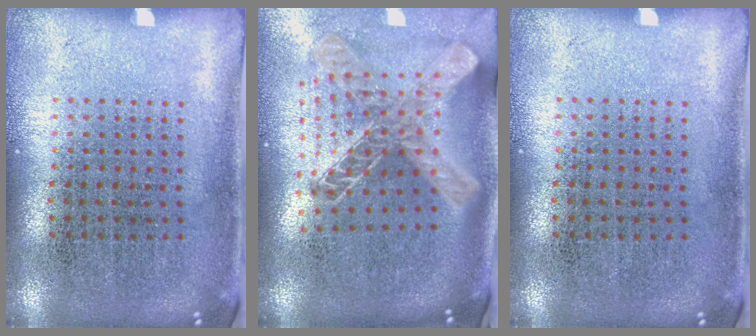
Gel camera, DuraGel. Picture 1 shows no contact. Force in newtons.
{"total": 2.1, "press": 1.7, "slide": 1.2}
{"total": 0.0}